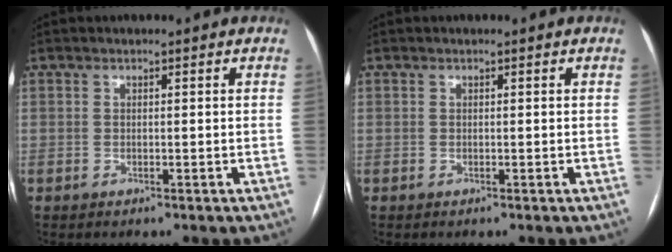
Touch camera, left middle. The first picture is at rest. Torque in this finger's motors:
{"motor_torque": [0.01, 0.02, 0.00, 0.00]}